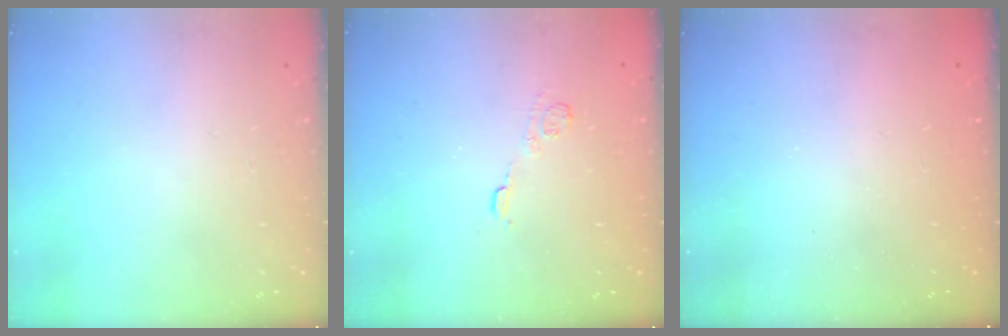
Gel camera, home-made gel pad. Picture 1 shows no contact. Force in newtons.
{"total": 6.0, "press": 5.9, "slide": 1.0}
{"total": 2.3, "press": 2.2, "slide": 0.8}